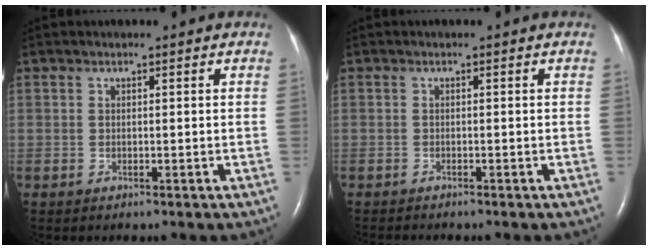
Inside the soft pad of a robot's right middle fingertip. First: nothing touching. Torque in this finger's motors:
{"motor_torque": [0.18, -0.27, -0.05, -0.01]}